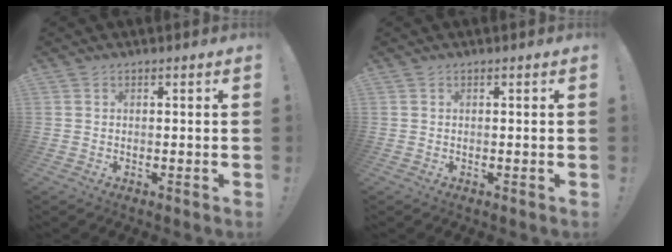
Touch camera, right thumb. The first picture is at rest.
{"total": 0.0}